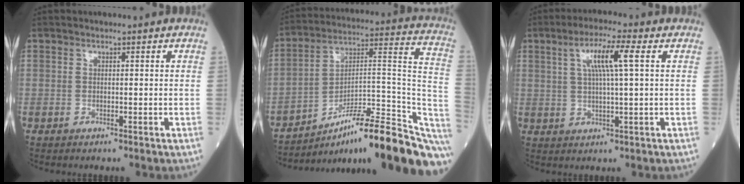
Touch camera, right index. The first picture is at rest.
{"total": 24.7, "force": [-18.2, 2.8, 16.5], "torque": [-0.151, 0.036, -0.269]}
{"total": 6.8, "force": [2.3, 0.0, 6.4], "torque": [-0.122, 0.009, 0.043]}